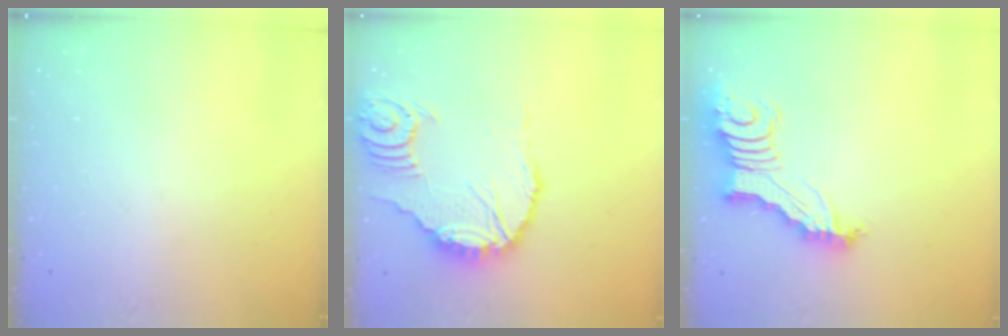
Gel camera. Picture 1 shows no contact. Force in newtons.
{"total": 13.3, "press": 13.3, "slide": 1.6}
{"total": 6.1, "press": 6.1, "slide": 0.6}